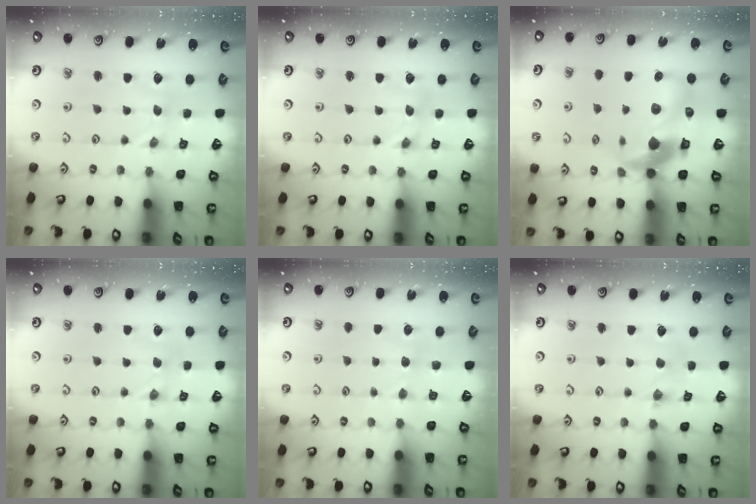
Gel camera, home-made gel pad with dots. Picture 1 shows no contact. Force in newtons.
{"total": 0.0}
{"total": 14.7, "press": 14.5, "slide": 2.3}
{"total": 0.0}
{"total": 2.9, "press": 2.9, "slide": 0.4}
{"total": 1.4, "press": 1.4, "slide": 0.2}